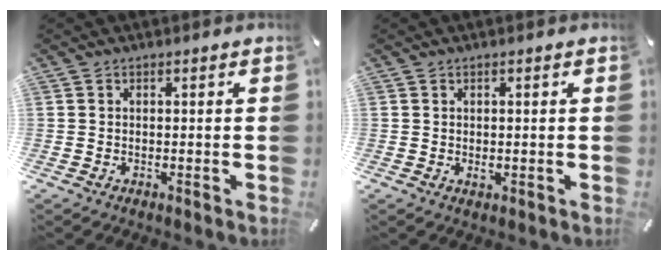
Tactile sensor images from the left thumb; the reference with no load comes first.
{"total": 0.9, "force": [0.1, 0.5, 0.8], "torque": [-0.015, 0.002, 0.000]}